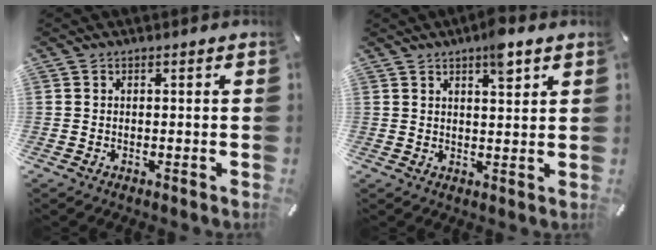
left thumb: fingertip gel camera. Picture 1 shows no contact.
{"total": 5.7, "force": [3.8, 1.6, 3.9], "torque": [-0.054, -0.019, 0.061]}